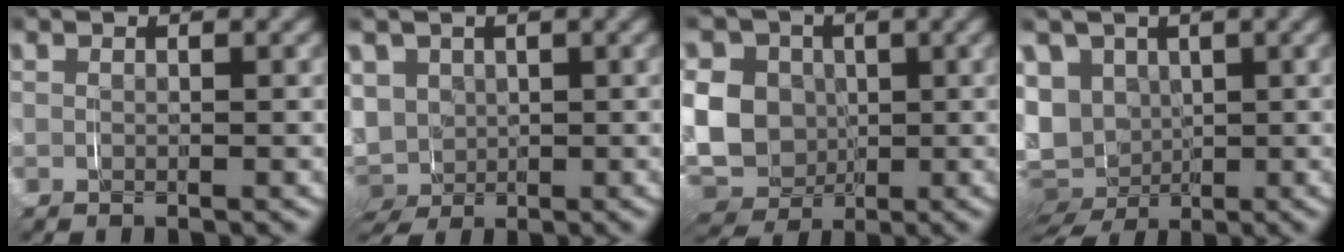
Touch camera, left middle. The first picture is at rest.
{"total": 8.6, "force": [-0.8, 8.0, 3.2], "torque": [-0.104, -0.043, 0.001]}
{"total": 12.3, "force": [-0.3, 11.0, 5.5], "torque": [-0.150, -0.033, -0.004]}
{"total": 11.6, "force": [-1.8, 10.6, 4.4], "torque": [-0.148, -0.053, -0.015]}